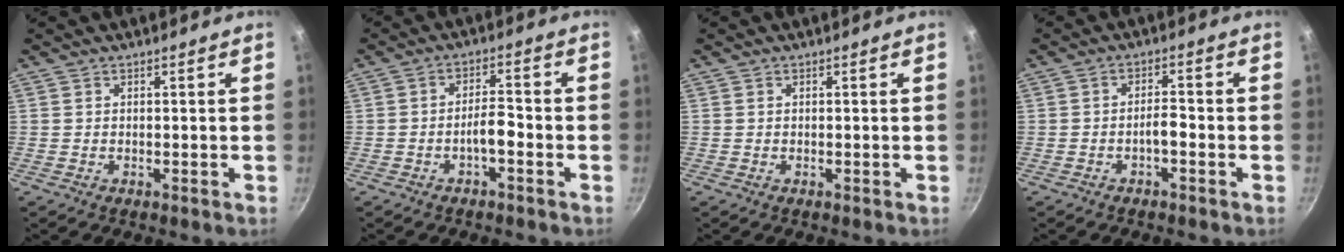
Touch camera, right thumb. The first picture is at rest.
{"total": 3.8, "force": [-1.9, 1.2, 3.1], "torque": [-0.050, 0.025, -0.034]}
{"total": 0.0}
{"total": 2.6, "force": [-1.4, 0.8, 2.1], "torque": [-0.032, 0.020, -0.025]}